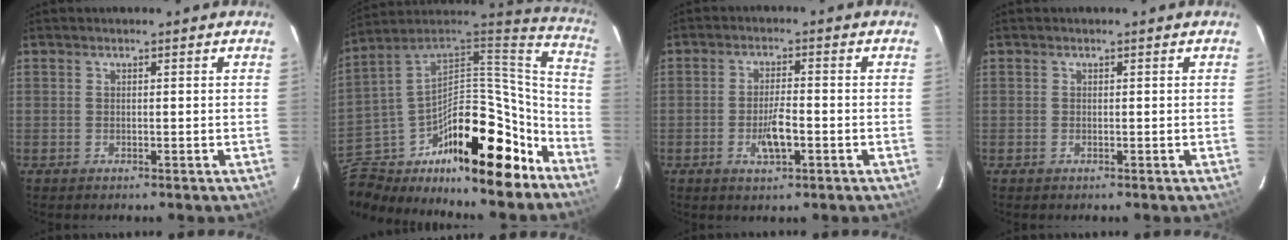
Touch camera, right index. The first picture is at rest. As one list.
[{"total": 29.5, "force": [-17.0, 15.3, 18.6], "torque": [-0.335, 0.045, -0.256]}, {"total": 5.0, "force": [-1.9, 1.4, 4.5], "torque": [-0.086, -0.003, -0.029]}, {"total": 0.0}]